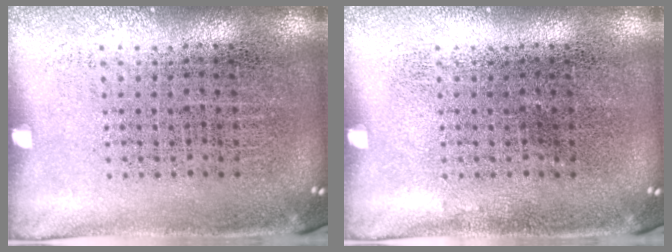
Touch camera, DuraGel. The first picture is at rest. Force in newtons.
{"total": 0.0}